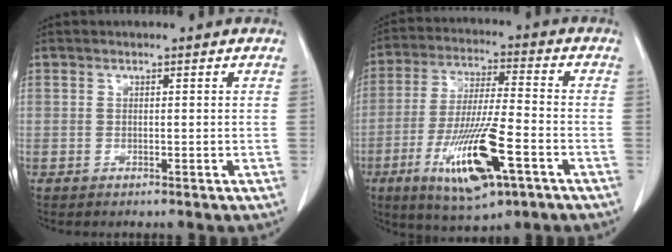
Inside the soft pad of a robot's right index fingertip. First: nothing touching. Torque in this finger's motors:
{"motor_torque": [1.29, -0.85, 0.58, 0.17]}